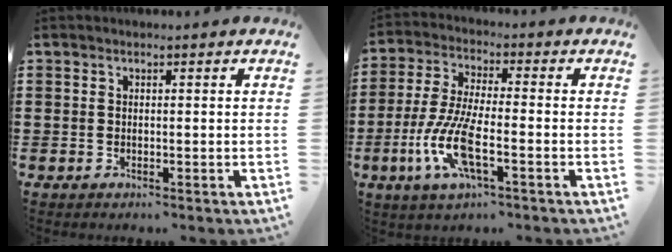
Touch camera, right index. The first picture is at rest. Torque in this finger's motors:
{"motor_torque": [2.14, 0.00, 0.90, 0.21]}